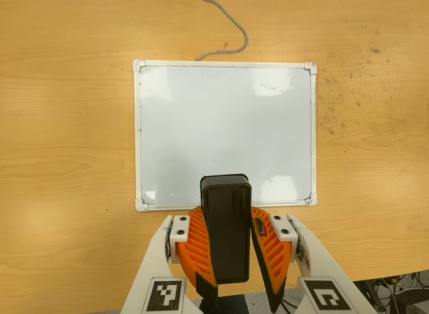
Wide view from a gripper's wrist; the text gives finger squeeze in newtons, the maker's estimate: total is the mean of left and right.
{"total": 10.8, "left": 10.0, "right": 11.6}